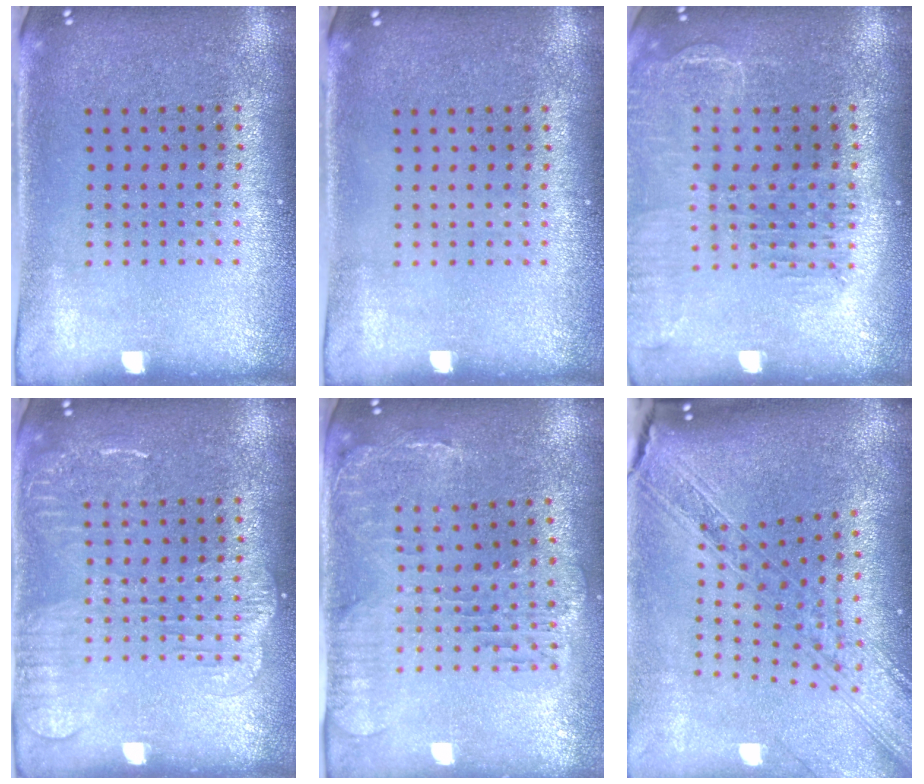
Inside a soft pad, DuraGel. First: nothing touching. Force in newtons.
{"total": 0.0}
{"total": 1.6, "press": 1.6, "slide": 0.4}
{"total": 2.8, "press": 2.7, "slide": 0.4}
{"total": 0.9, "press": 0.8, "slide": 0.3}
{"total": 2.5, "press": 2.1, "slide": 1.3}